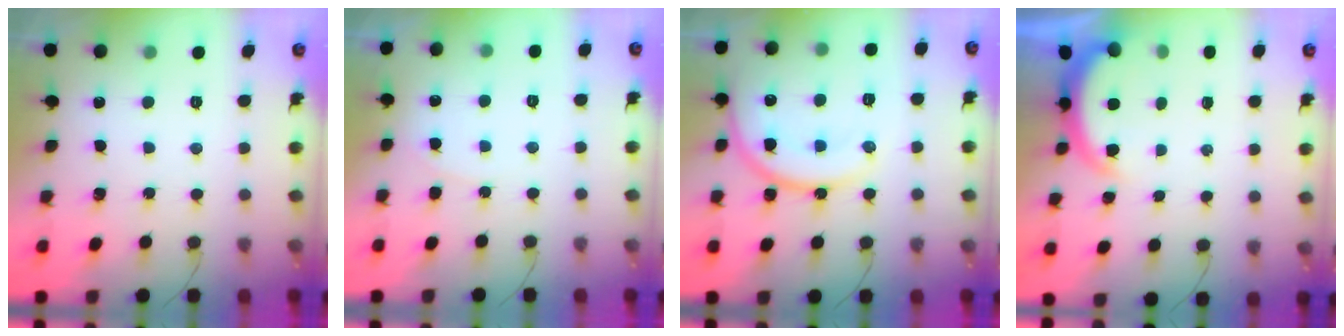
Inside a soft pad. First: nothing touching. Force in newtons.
{"total": 3.8, "press": 3.8, "slide": 0.4}
{"total": 16.2, "press": 16.2, "slide": 1.1}
{"total": 4.0, "press": 4.0, "slide": 0.5}